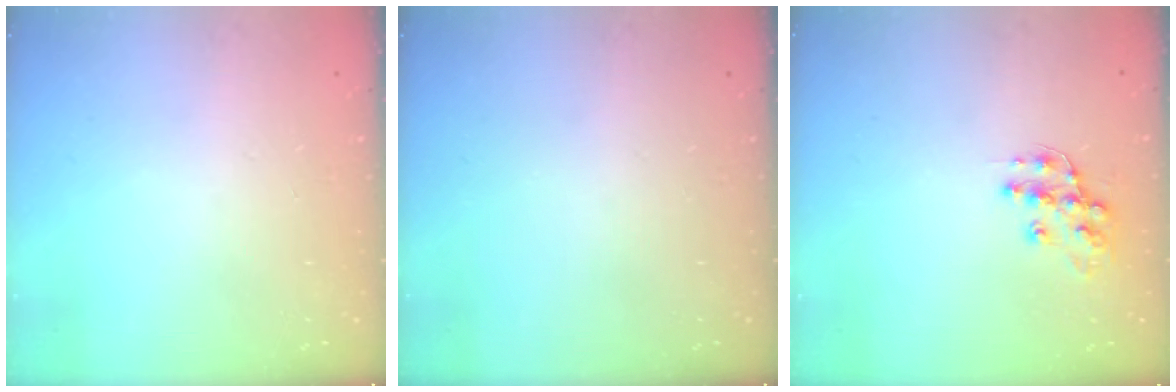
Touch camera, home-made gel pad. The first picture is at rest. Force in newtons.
{"total": 0.0}
{"total": 10.7, "press": 10.7, "slide": 0.6}